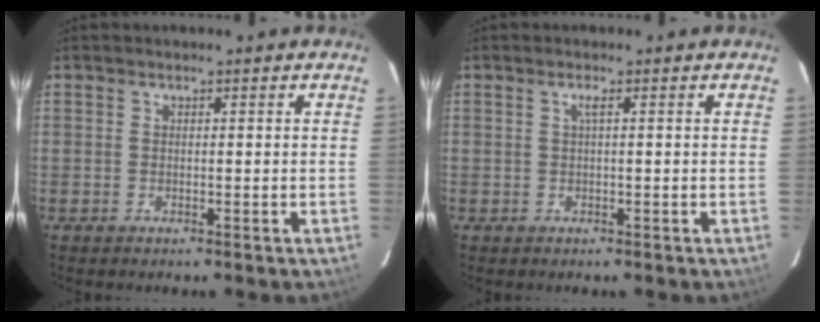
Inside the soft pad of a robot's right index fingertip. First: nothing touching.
{"total": 1.0, "force": [0.2, -0.3, 0.9], "torque": [-0.017, 0.003, 0.001]}